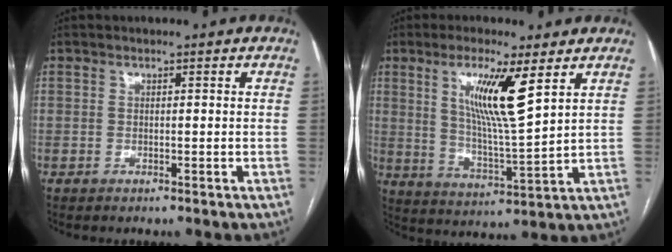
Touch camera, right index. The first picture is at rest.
{"total": 10.7, "force": [4.7, 0.5, 9.6], "torque": [-0.177, -0.013, 0.089]}